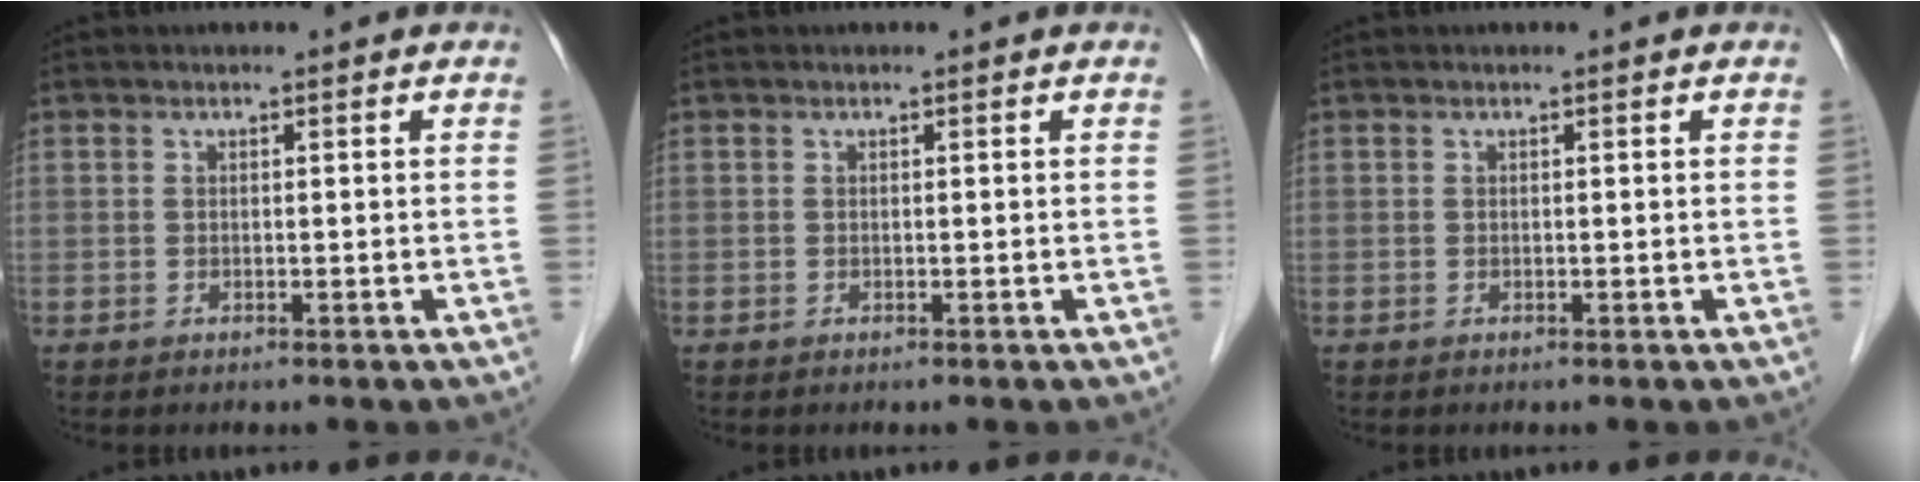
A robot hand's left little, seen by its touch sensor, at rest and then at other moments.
{"total": 0.0}
{"total": 0.0}